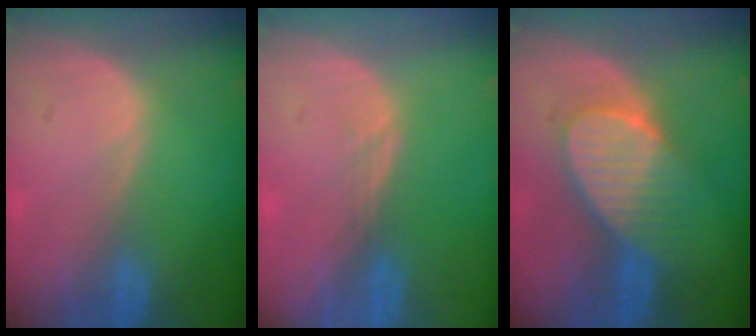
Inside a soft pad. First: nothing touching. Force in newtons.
{"total": 1.1, "press": 0.9, "slide": 0.7}
{"total": 7.3, "press": 7.3, "slide": 0.7}